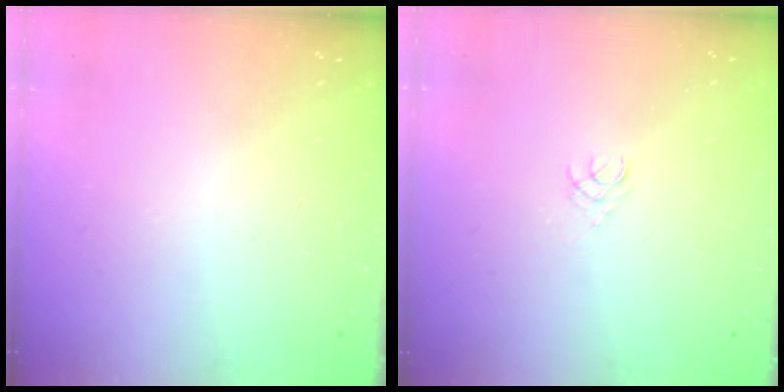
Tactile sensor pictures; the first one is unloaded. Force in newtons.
{"total": 1.5, "press": 1.5, "slide": 0.2}